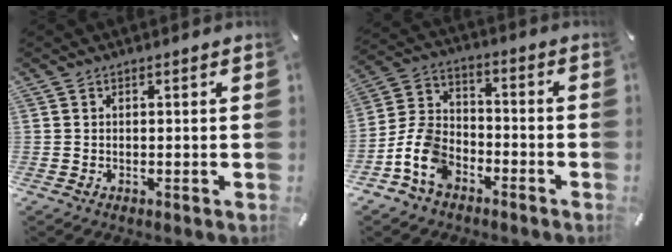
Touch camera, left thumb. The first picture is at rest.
{"total": 10.8, "force": [-6.2, 7.4, 4.8], "torque": [-0.113, 0.030, -0.117]}